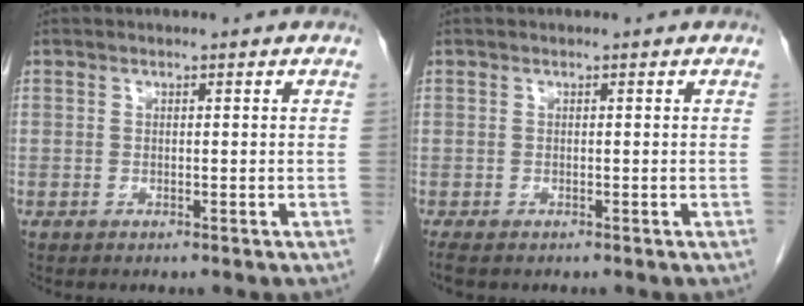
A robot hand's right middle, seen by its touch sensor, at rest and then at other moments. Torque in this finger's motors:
{"motor_torque": [0.31, -0.09, 0.16, 0.03]}